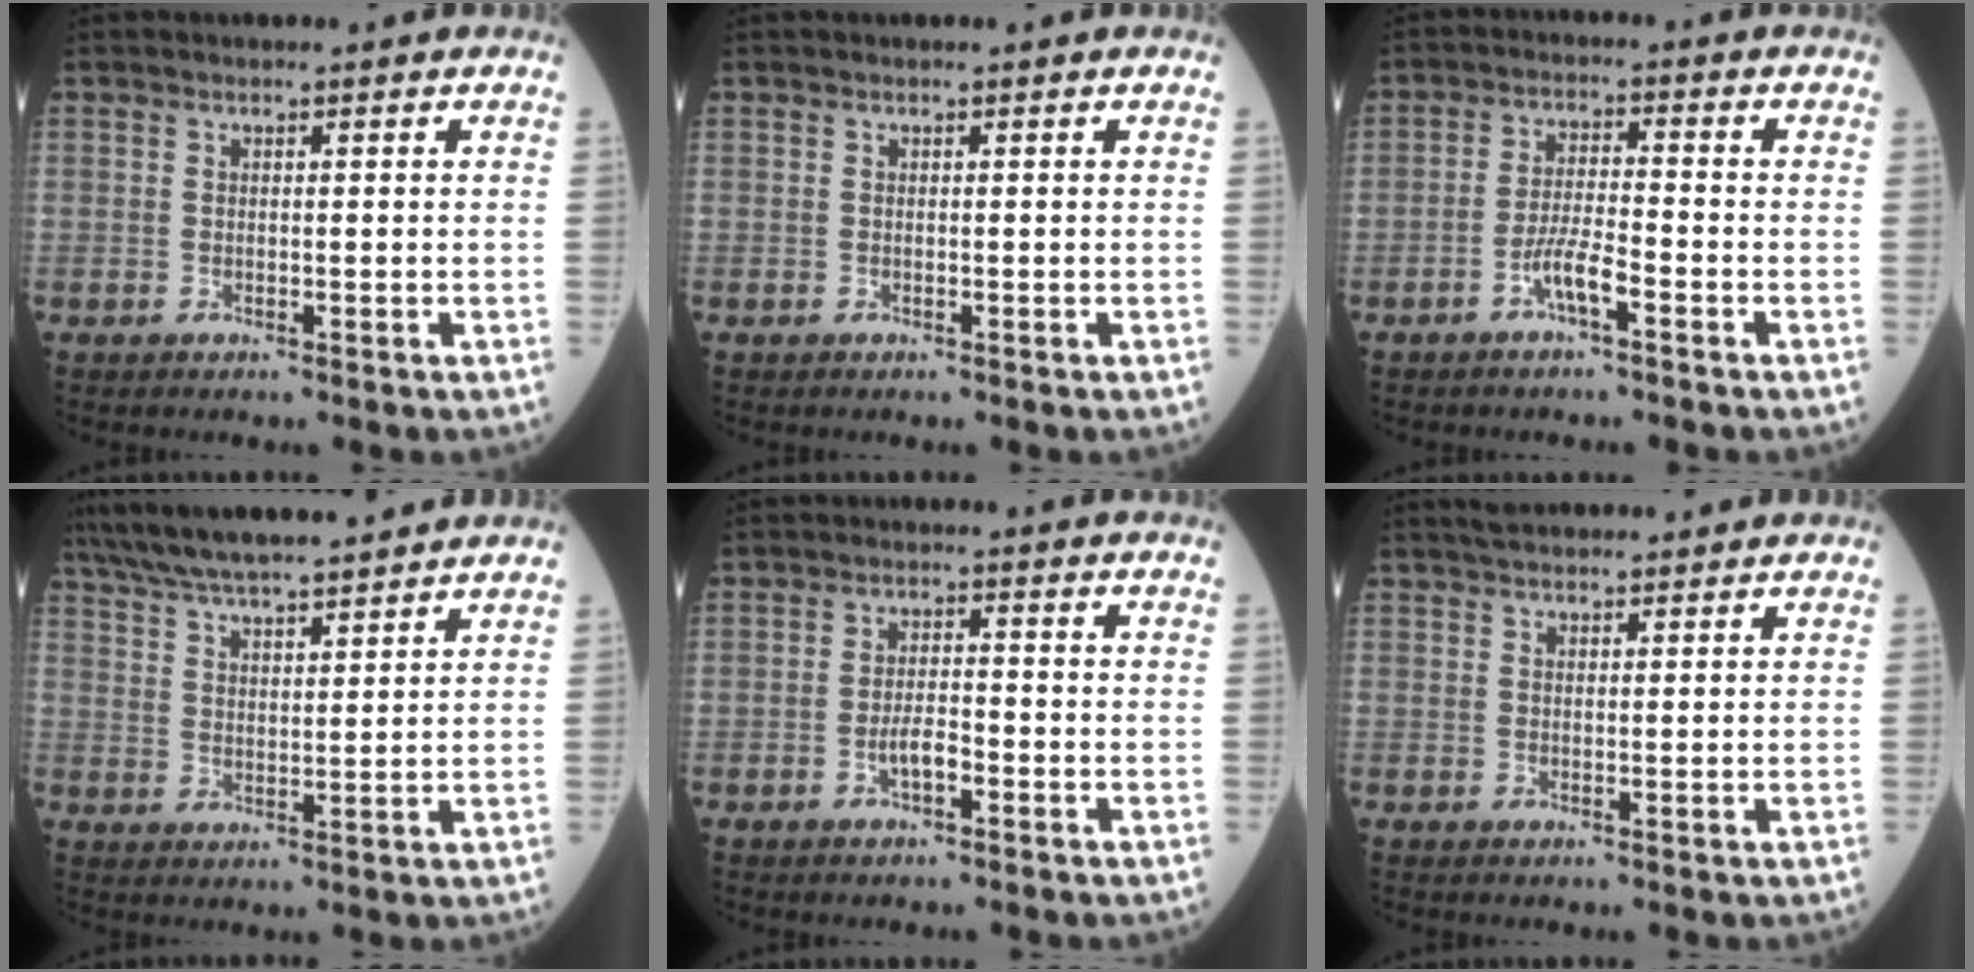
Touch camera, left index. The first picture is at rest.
{"total": 0.0}
{"total": 4.4, "force": [-2.7, 0.4, 3.5], "torque": [-0.070, -0.003, -0.055]}
{"total": 15.0, "force": [13.4, 1.2, 6.8], "torque": [-0.124, 0.024, 0.216]}
{"total": 3.1, "force": [-1.6, 0.9, 2.5], "torque": [-0.045, -0.003, -0.033]}
{"total": 4.8, "force": [4.3, 0.9, 1.9], "torque": [-0.023, 0.032, 0.069]}